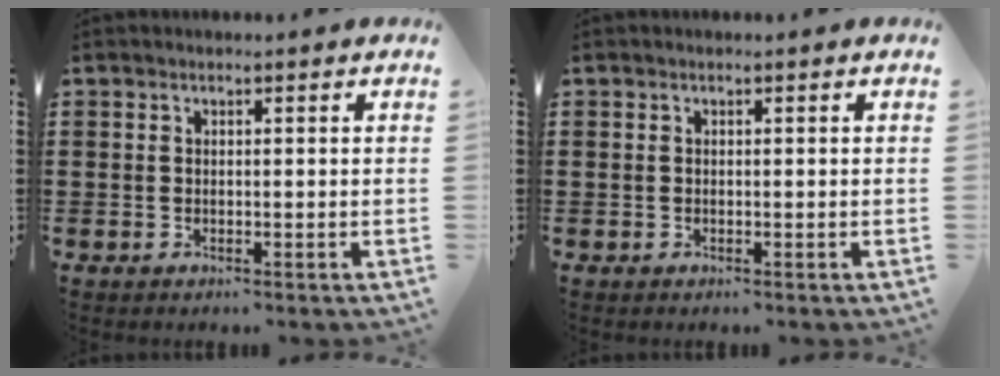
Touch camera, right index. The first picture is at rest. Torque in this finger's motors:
{"motor_torque": [0.96, 1.17, -0.05, -0.01]}